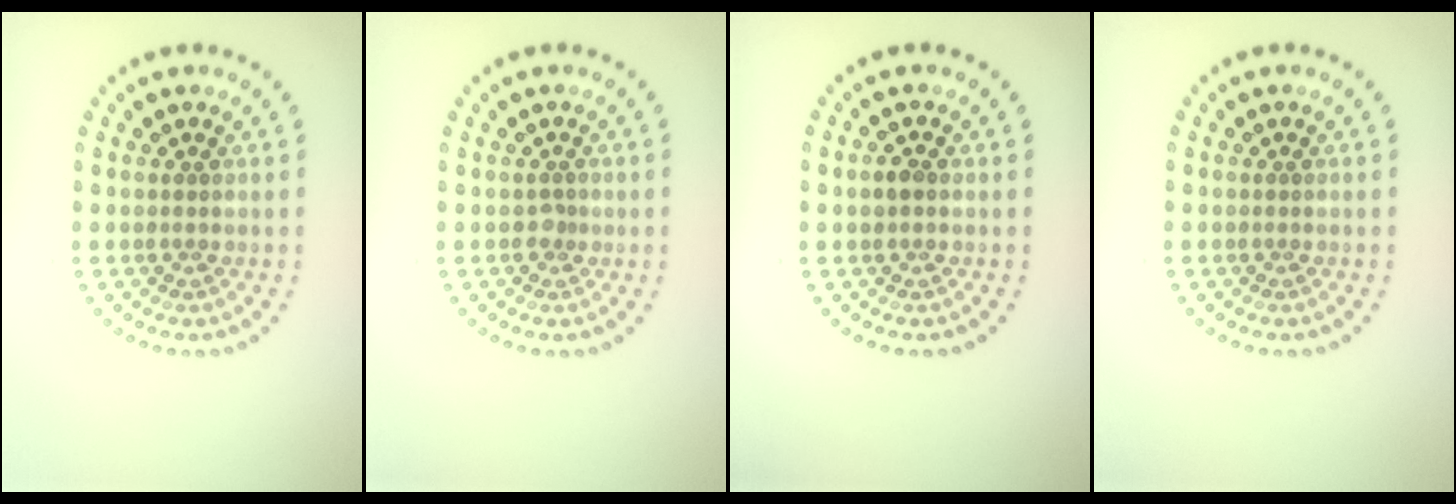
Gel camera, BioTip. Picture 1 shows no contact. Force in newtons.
{"total": 0.8, "press": 0.6, "slide": 0.6}
{"total": 1.1, "press": 1.0, "slide": 0.2}
{"total": 0.0}